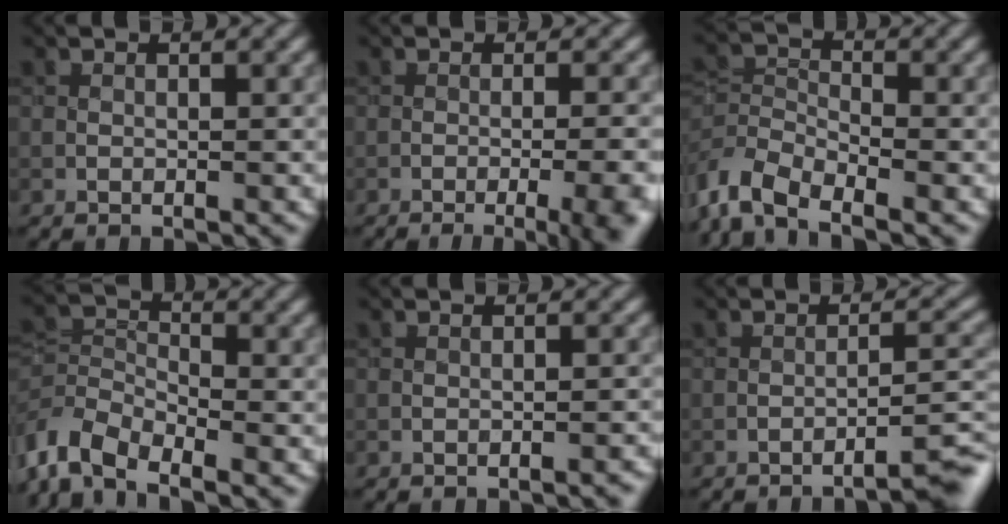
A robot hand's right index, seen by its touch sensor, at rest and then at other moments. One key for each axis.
{"total": 10.5, "fx": -5.2, "fy": 4.2, "fz": 8.2, "tx": -0.052, "ty": 0.000, "tz": -0.047}
{"total": 5.1, "fx": -3.4, "fy": 2.6, "fz": 2.9, "tx": -0.052, "ty": 0.000, "tz": -0.079}
{"total": 5.4, "fx": -3.6, "fy": 2.8, "fz": 2.9, "tx": -0.056, "ty": -0.002, "tz": -0.083}
{"total": 0.9, "fx": -0.9, "fy": 0.0, "fz": 0.3, "tx": -0.004, "ty": 0.002, "tz": -0.013}
{"total": 3.7, "fx": -2.8, "fy": 0.3, "fz": 2.4, "tx": -0.022, "ty": 0.018, "tz": -0.046}